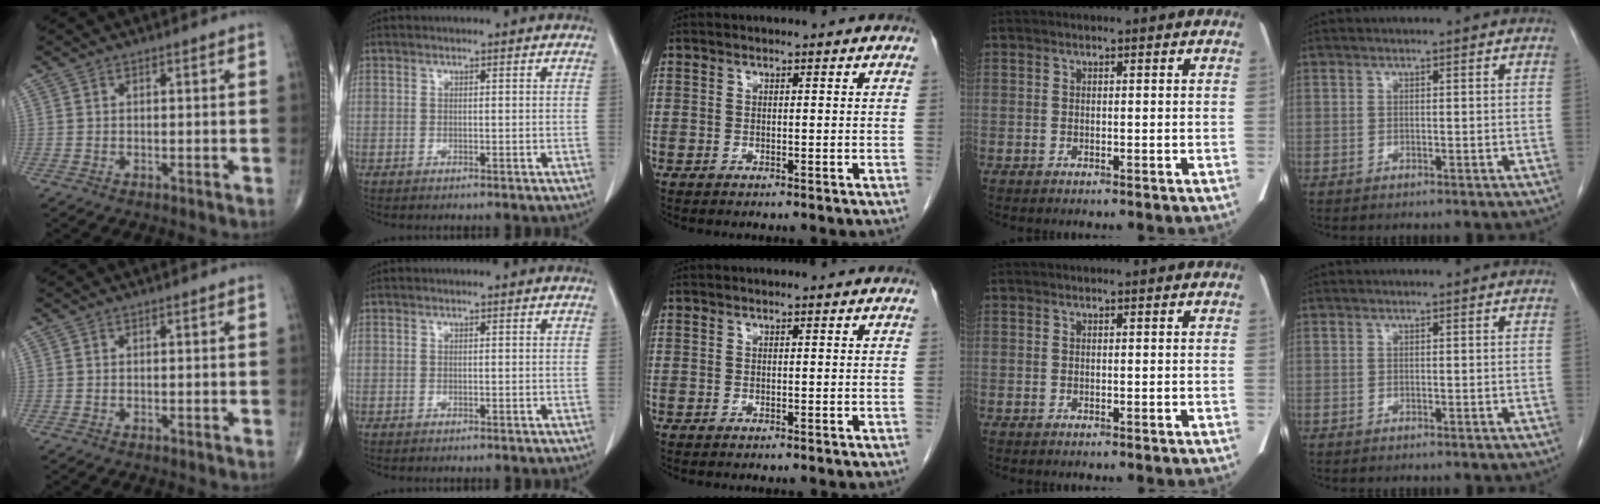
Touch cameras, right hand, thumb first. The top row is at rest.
{}